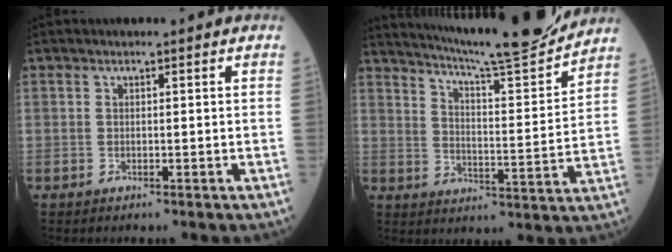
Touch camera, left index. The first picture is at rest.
{"total": 17.9, "force": [16.6, -0.2, 6.7], "torque": [-0.114, -0.036, 0.236]}